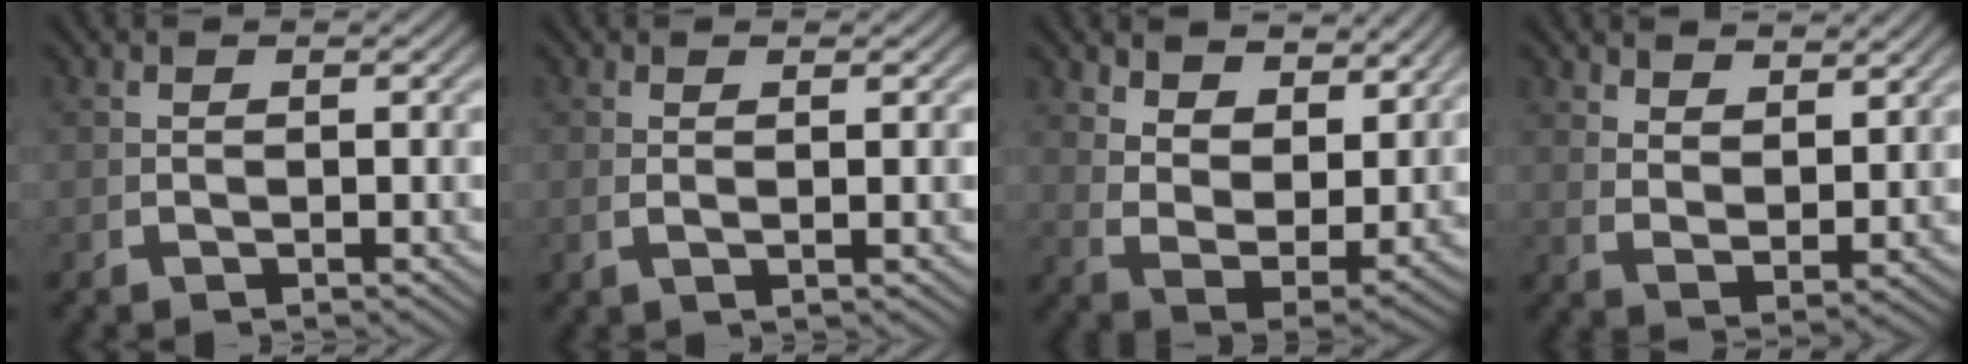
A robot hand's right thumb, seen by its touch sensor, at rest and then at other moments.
{"total": 1.1, "force": [0.5, -0.1, 1.0], "torque": [-0.024, 0.000, 0.012]}
{"total": 8.0, "force": [2.3, 5.0, 5.8], "torque": [-0.135, -0.043, 0.060]}
{"total": 3.4, "force": [2.7, 0.9, 1.8], "torque": [-0.029, -0.007, 0.060]}